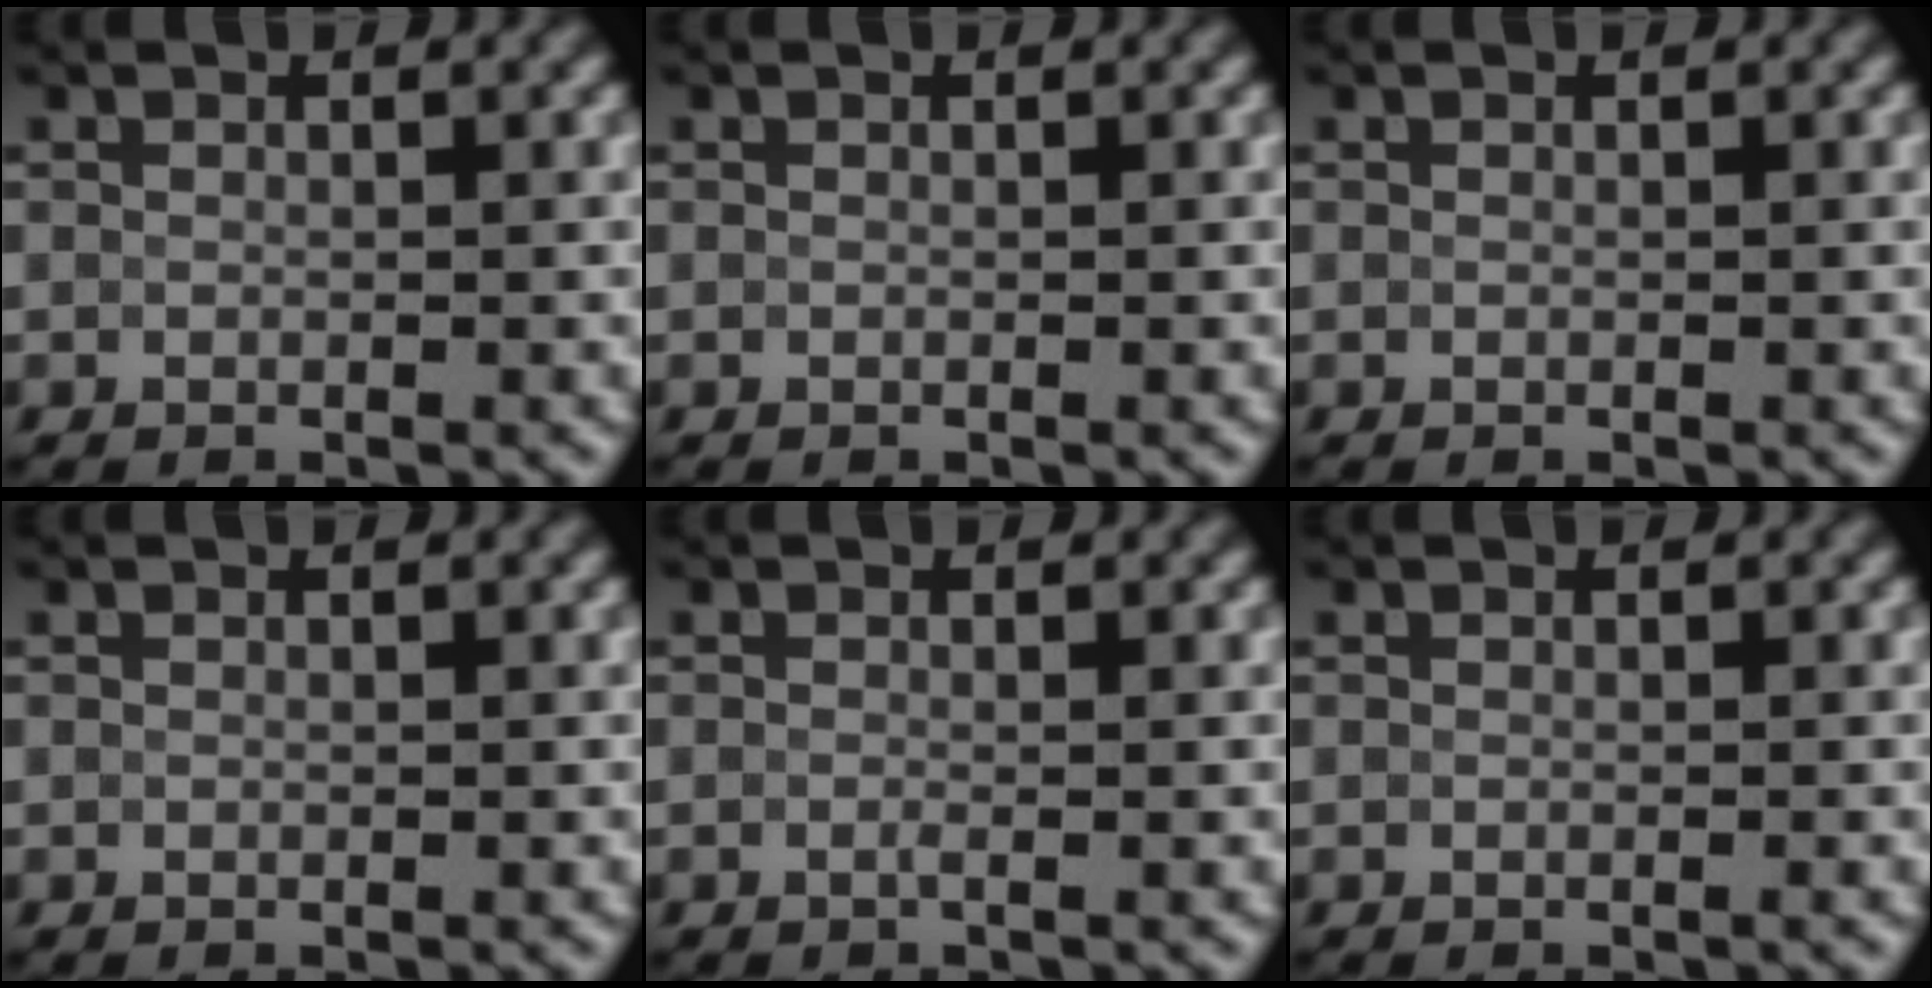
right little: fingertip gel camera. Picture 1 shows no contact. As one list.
[{"total": 0.0}, {"total": 0.0}, {"total": 0.0}, {"total": 0.7, "force": [-0.4, 0.1, 0.6], "torque": [-0.007, -0.004, -0.011]}, {"total": 0.6, "force": [-0.1, 0.3, 0.5], "torque": [-0.001, -0.001, -0.006]}]